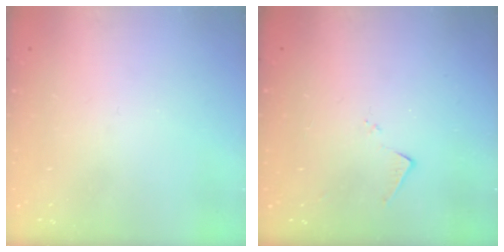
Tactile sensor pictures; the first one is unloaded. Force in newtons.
{"total": 7.6, "press": 7.5, "slide": 0.3}